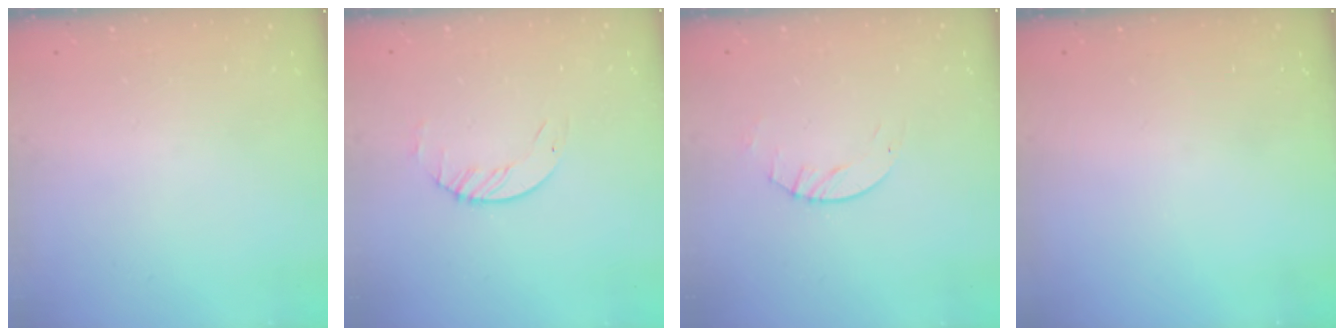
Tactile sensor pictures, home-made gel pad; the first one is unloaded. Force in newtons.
{"total": 1.7, "press": 1.7, "slide": 0.2}
{"total": 2.8, "press": 2.8, "slide": 0.4}
{"total": 0.0}